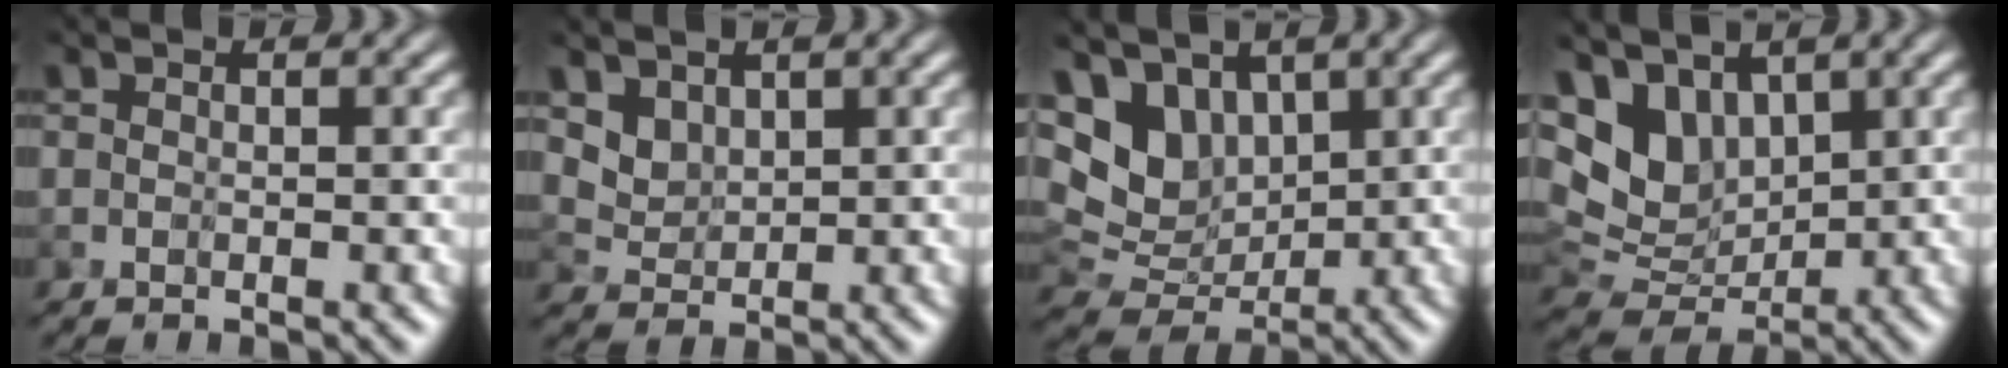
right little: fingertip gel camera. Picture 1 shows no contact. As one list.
[{"total": 2.8, "force": [1.7, 1.9, 1.1], "torque": [-0.036, -0.017, 0.053]}, {"total": 5.6, "force": [2.1, 4.0, 3.4], "torque": [-0.070, -0.009, 0.034]}, {"total": 5.8, "force": [2.4, 3.9, 3.5], "torque": [-0.074, -0.007, 0.044]}]